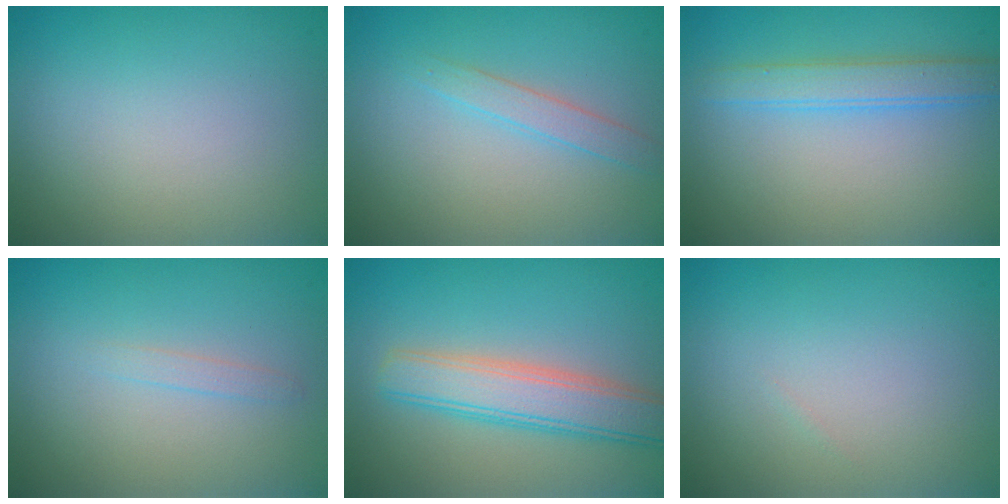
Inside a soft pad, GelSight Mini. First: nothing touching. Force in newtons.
{"total": 1.7, "press": 1.7, "slide": 0.1}
{"total": 2.8, "press": 2.8, "slide": 0.0}
{"total": 0.8, "press": 0.8, "slide": 0.0}
{"total": 5.0, "press": 5.0, "slide": 0.2}
{"total": 0.0}